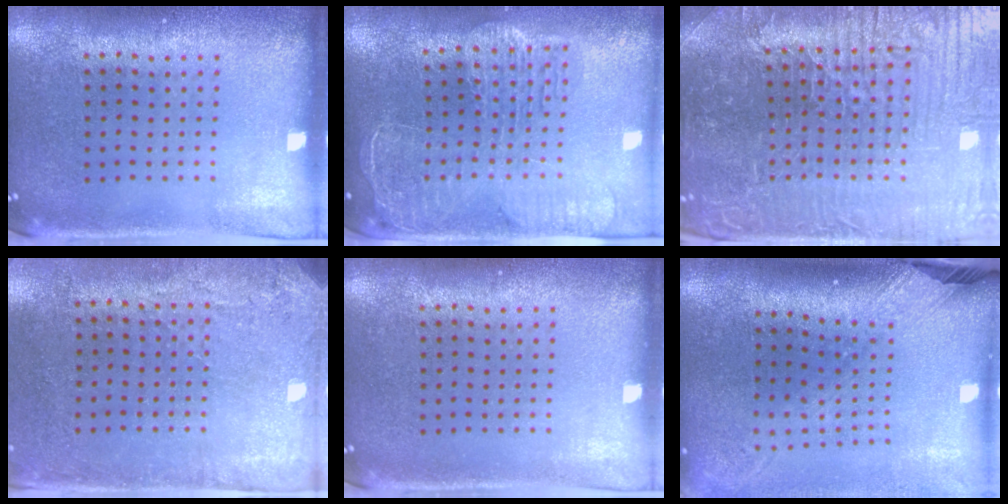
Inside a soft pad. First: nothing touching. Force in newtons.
{"total": 2.5, "press": 2.2, "slide": 1.3}
{"total": 5.7, "press": 5.4, "slide": 1.6}
{"total": 2.8, "press": 2.3, "slide": 1.6}
{"total": 0.0}
{"total": 2.4, "press": 1.7, "slide": 1.6}